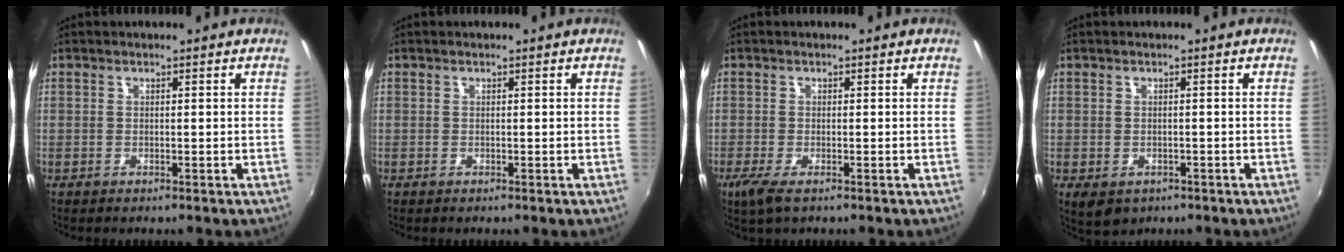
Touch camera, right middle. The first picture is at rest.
{"total": 0.0}
{"total": 3.6, "force": [-2.0, 0.6, 3.0], "torque": [-0.063, -0.014, -0.035]}
{"total": 4.6, "force": [-2.0, 3.2, 2.7], "torque": [-0.052, -0.018, -0.023]}